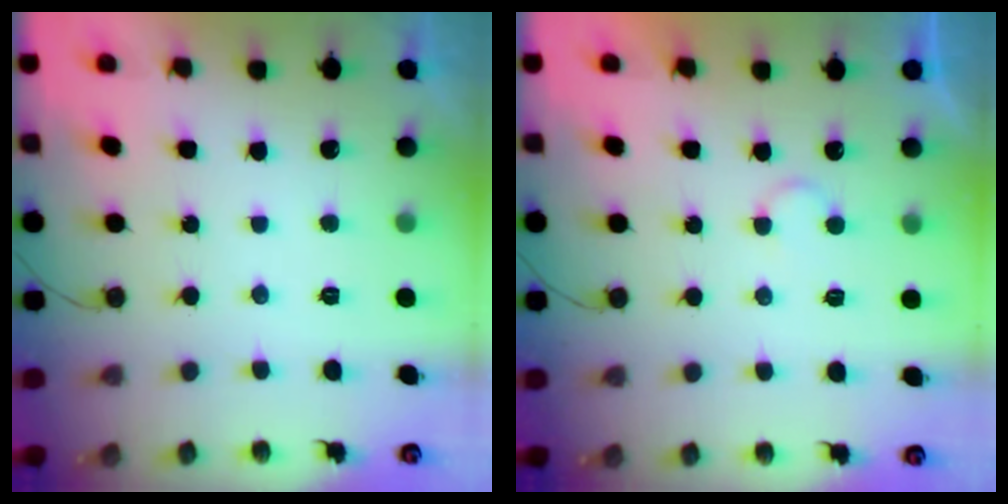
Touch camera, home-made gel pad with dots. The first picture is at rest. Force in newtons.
{"total": 3.9, "press": 3.9, "slide": 0.3}